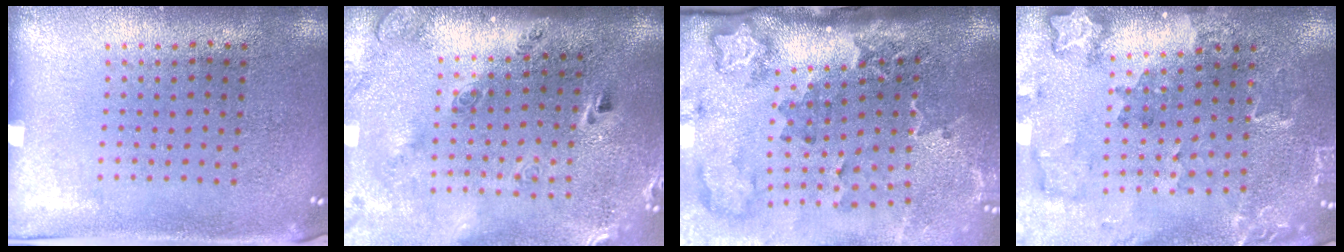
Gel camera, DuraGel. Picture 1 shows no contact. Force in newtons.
{"total": 2.9, "press": 2.0, "slide": 2.1}
{"total": 3.4, "press": 2.3, "slide": 2.5}
{"total": 1.8, "press": 1.8, "slide": 0.0}